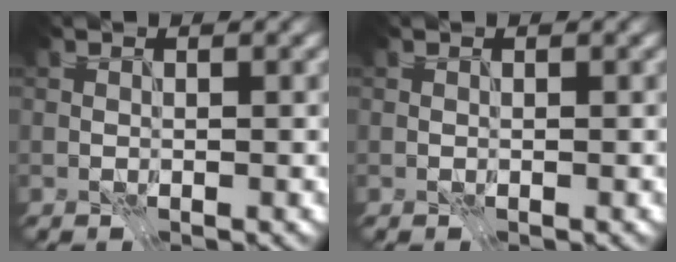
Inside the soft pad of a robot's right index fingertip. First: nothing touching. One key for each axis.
{"total": 0.0}